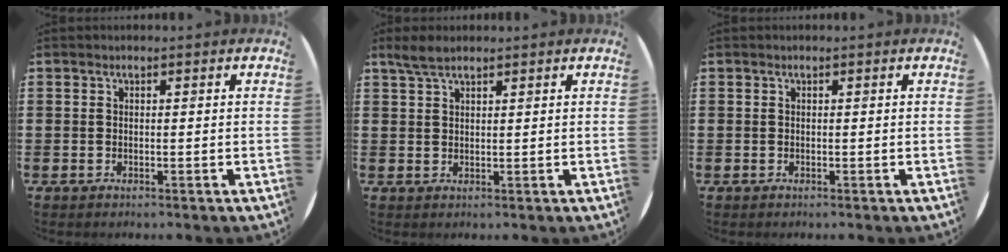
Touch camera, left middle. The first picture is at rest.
{"total": 2.9, "force": [2.3, 0.8, 1.5], "torque": [-0.035, 0.005, 0.042]}
{"total": 0.0}